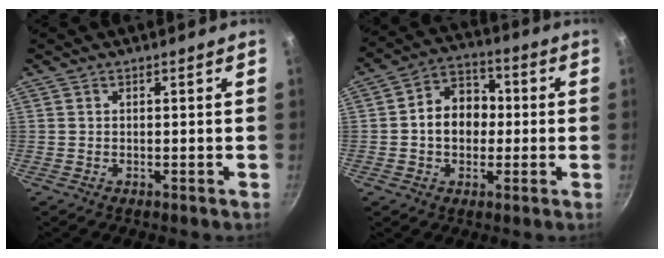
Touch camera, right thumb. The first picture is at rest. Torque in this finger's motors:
{"motor_torque": [-0.16, 0.65, 0.52, 0.62, 0.06]}